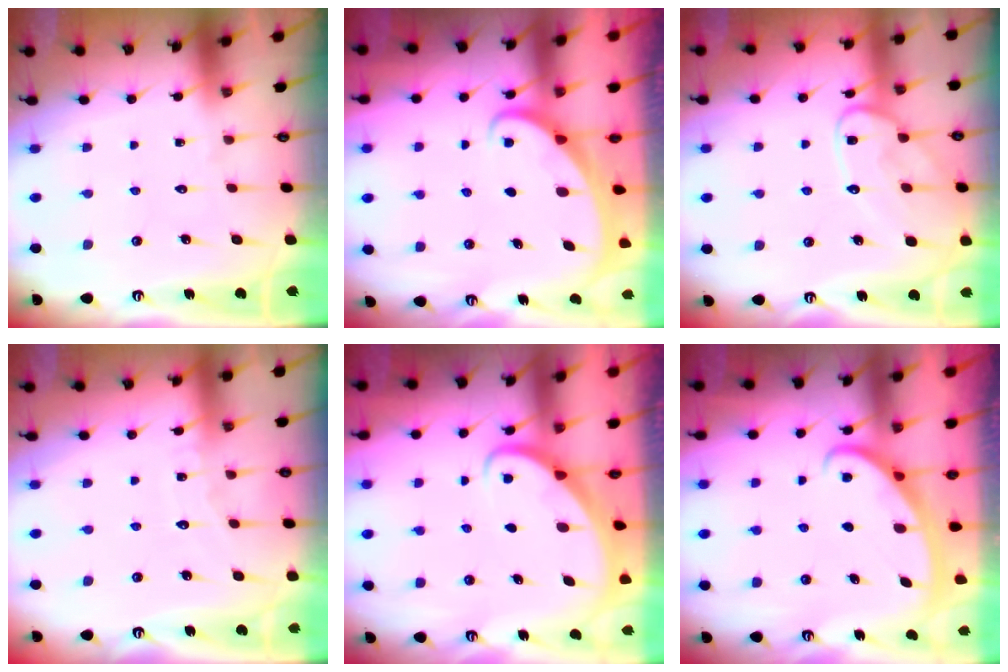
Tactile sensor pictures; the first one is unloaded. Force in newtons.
{"total": 1.8, "press": 1.8, "slide": 0.1}
{"total": 12.4, "press": 12.4, "slide": 1.0}
{"total": 5.3, "press": 5.2, "slide": 0.6}
{"total": 2.2, "press": 2.2, "slide": 0.2}
{"total": 2.9, "press": 2.9, "slide": 0.3}